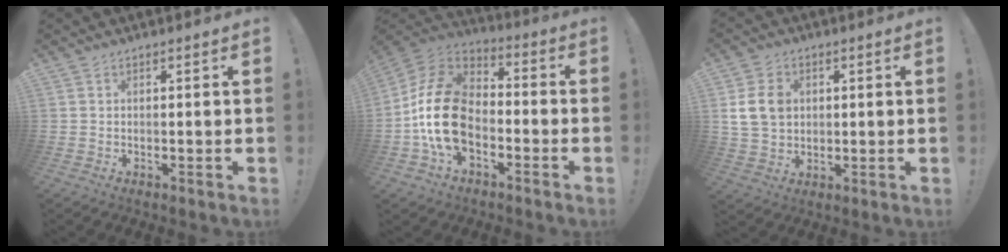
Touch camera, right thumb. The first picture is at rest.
{"total": 19.9, "force": [-4.2, 13.1, 14.3], "torque": [-0.259, 0.038, -0.062]}
{"total": 9.5, "force": [1.9, 7.6, 5.4], "torque": [-0.100, 0.006, 0.042]}